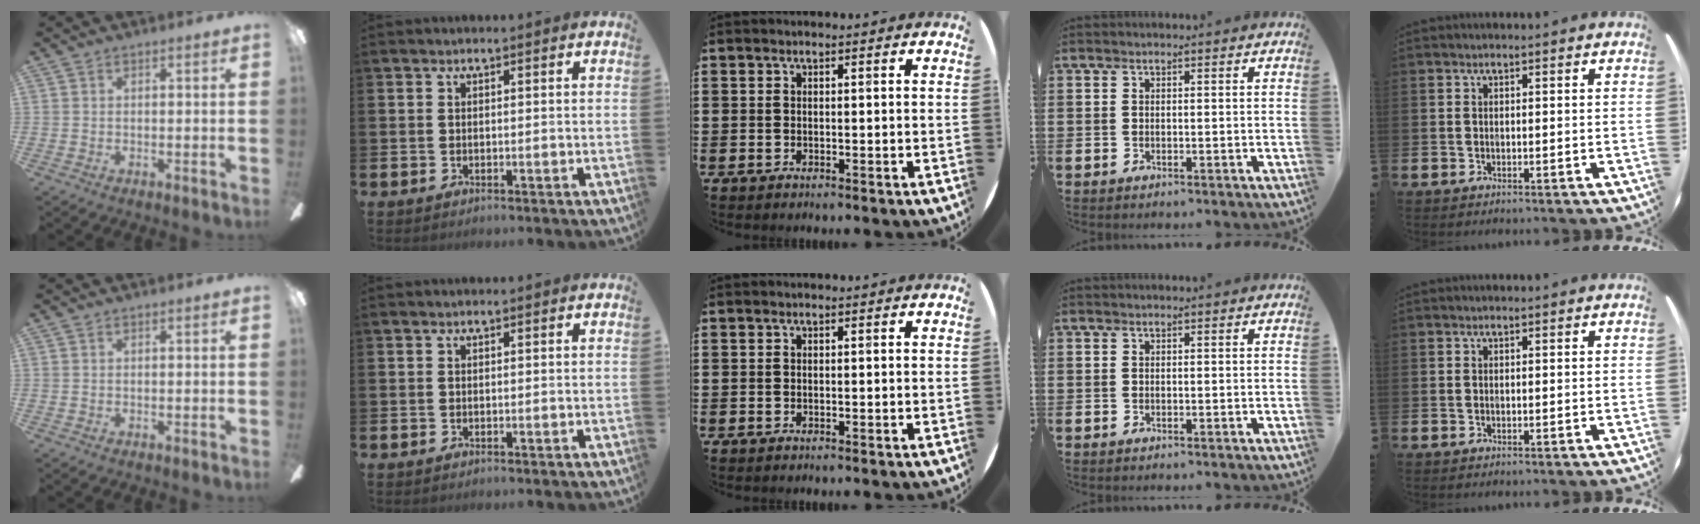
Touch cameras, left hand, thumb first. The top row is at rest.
{}